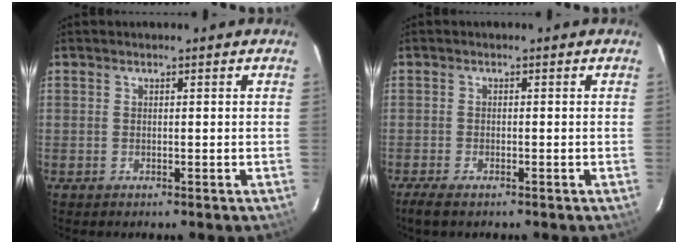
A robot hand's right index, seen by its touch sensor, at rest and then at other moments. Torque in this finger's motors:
{"motor_torque": [-0.07, -0.08, 0.07, 0.02]}